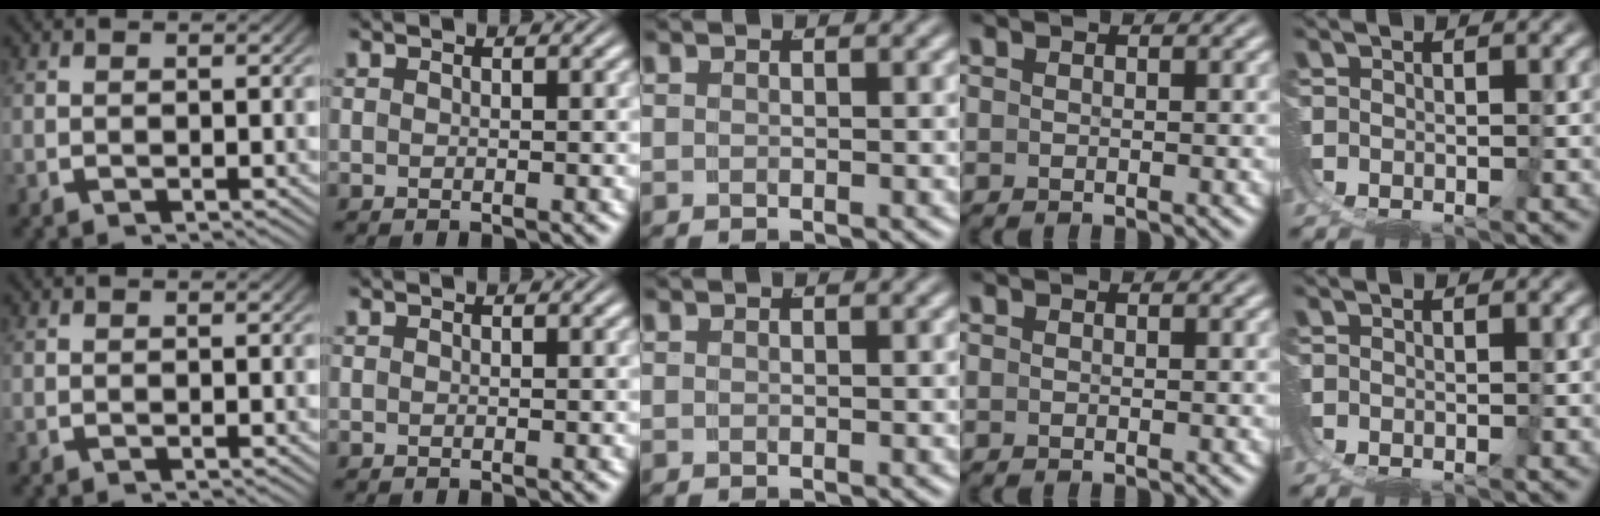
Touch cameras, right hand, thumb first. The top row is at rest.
{}